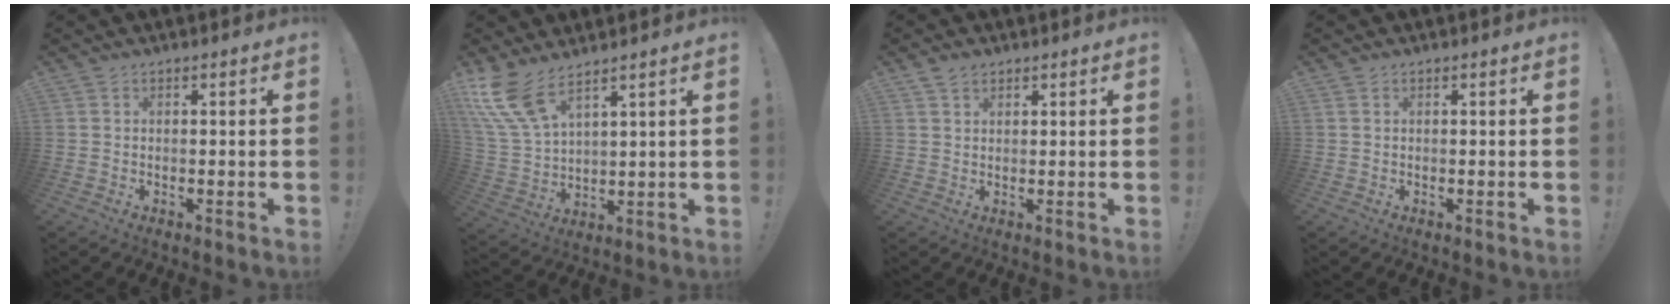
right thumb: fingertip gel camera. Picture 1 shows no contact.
{"total": 11.0, "force": [8.0, 3.7, 6.6], "torque": [-0.159, -0.040, 0.153]}
{"total": 2.4, "force": [1.7, 1.4, 0.8], "torque": [-0.012, -0.005, 0.032]}
{"total": 0.0}